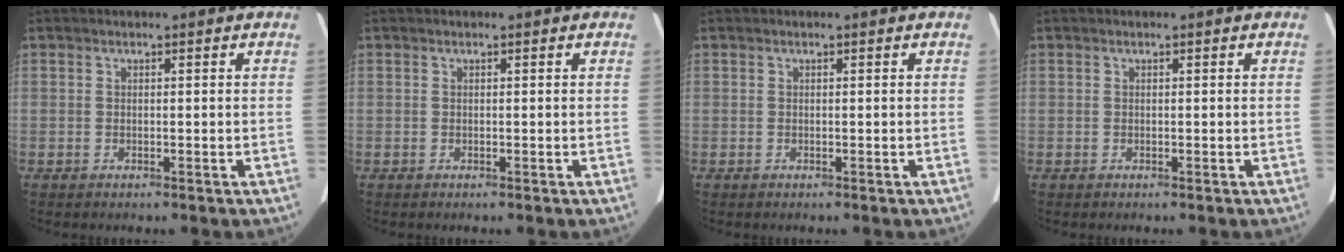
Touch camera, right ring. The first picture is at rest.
{"total": 0.0}
{"total": 0.0}
{"total": 0.0}